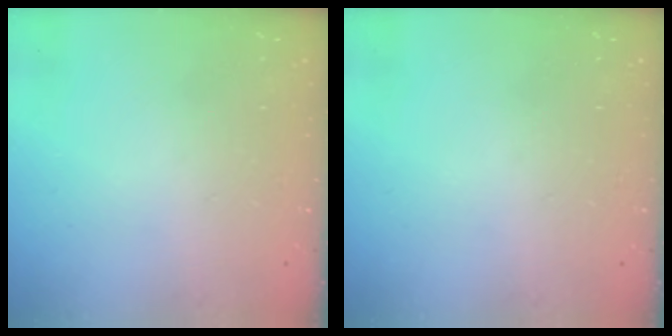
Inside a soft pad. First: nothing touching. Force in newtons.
{"total": 0.0}